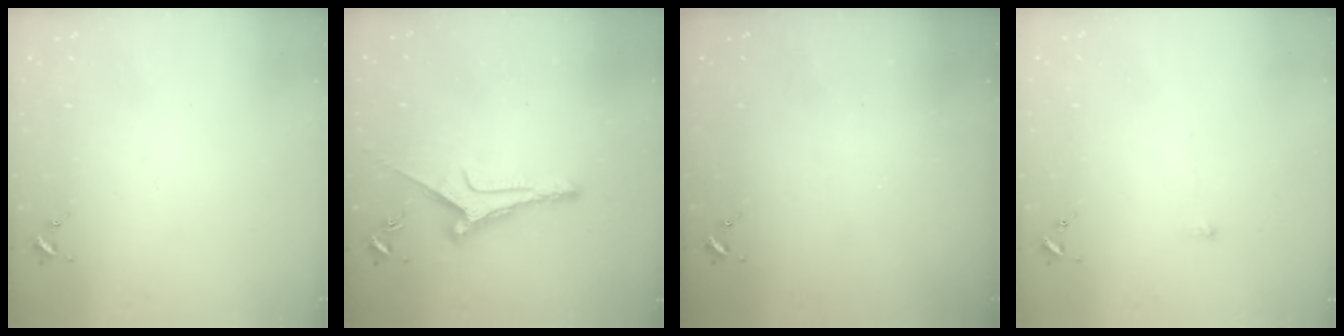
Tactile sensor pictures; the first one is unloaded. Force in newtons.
{"total": 8.5, "press": 8.5, "slide": 0.5}
{"total": 0.0}
{"total": 5.5, "press": 5.5, "slide": 0.3}